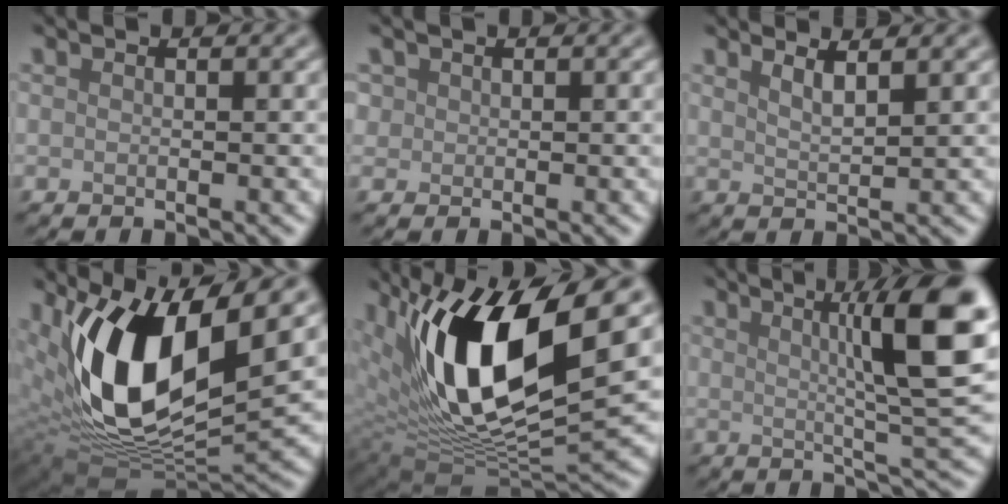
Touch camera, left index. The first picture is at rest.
{"total": 0.9, "force": [0.4, 0.9, 0.1], "torque": [0.005, -0.001, 0.006]}
{"total": 2.3, "force": [1.6, 0.6, 1.5], "torque": [-0.013, 0.006, 0.020]}
{"total": 12.8, "force": [3.6, 6.0, 10.7], "torque": [-0.207, -0.014, 0.066]}
{"total": 13.9, "force": [4.7, 5.6, 11.8], "torque": [-0.212, -0.011, 0.087]}
{"total": 10.0, "force": [2.7, 1.7, 9.4], "torque": [-0.117, 0.011, 0.040]}